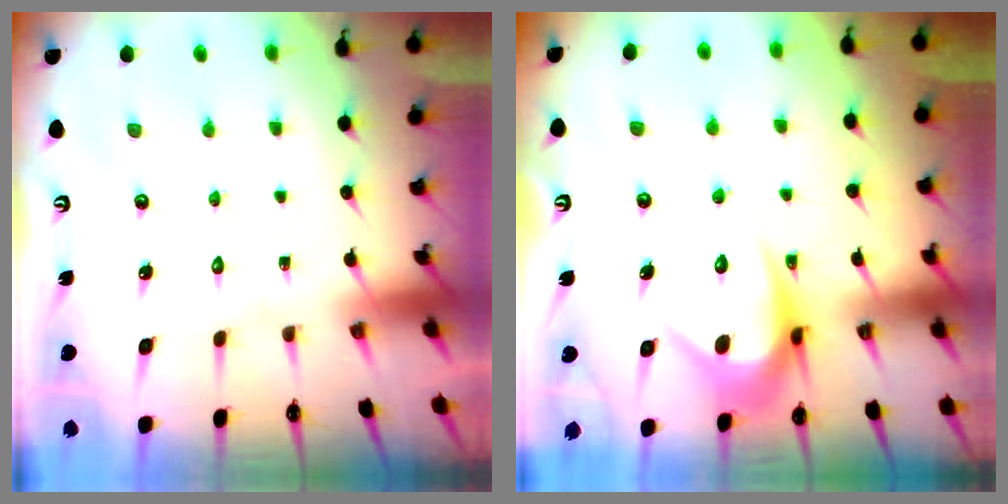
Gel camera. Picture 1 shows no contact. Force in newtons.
{"total": 11.0, "press": 11.0, "slide": 0.4}